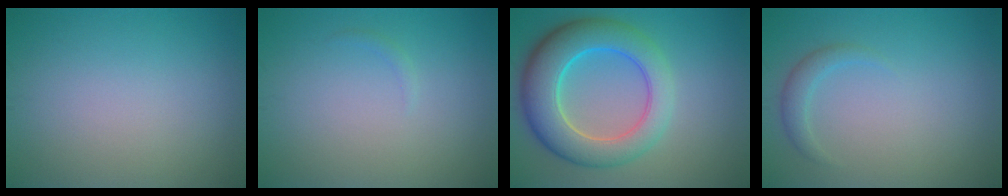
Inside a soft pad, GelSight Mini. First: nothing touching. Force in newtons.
{"total": 0.5, "press": 0.5, "slide": 0.1}
{"total": 8.6, "press": 8.6, "slide": 0.5}
{"total": 1.5, "press": 1.5, "slide": 0.1}